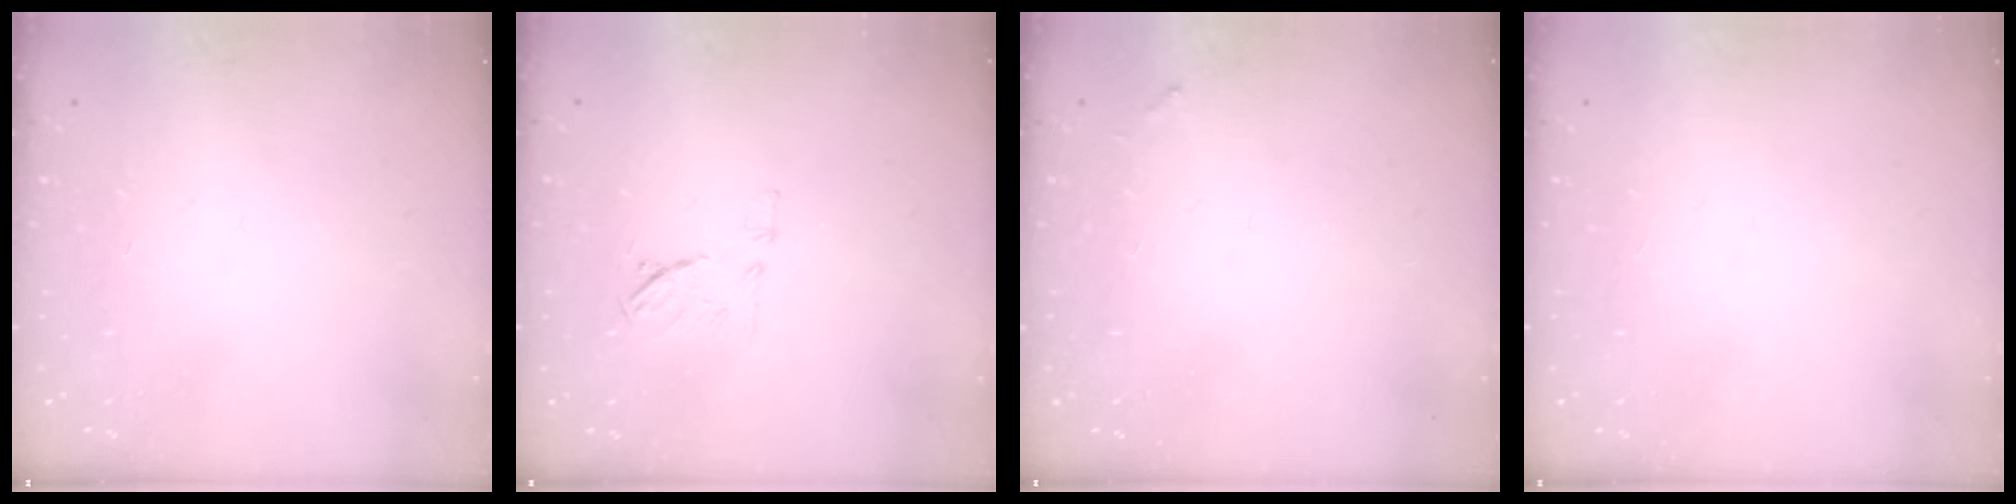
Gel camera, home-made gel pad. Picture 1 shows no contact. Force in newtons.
{"total": 7.6, "press": 7.6, "slide": 0.8}
{"total": 3.7, "press": 3.7, "slide": 0.2}
{"total": 1.5, "press": 1.5, "slide": 0.1}